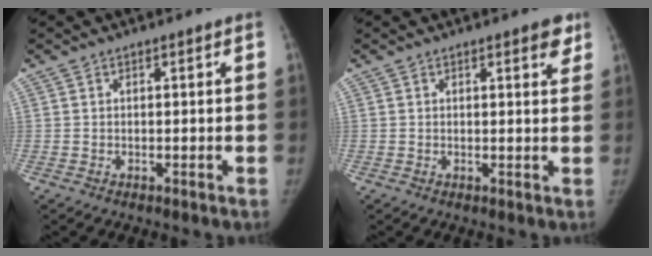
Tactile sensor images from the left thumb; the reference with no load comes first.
{"total": 3.0, "force": [1.9, 1.0, 2.1], "torque": [-0.013, -0.008, 0.019]}